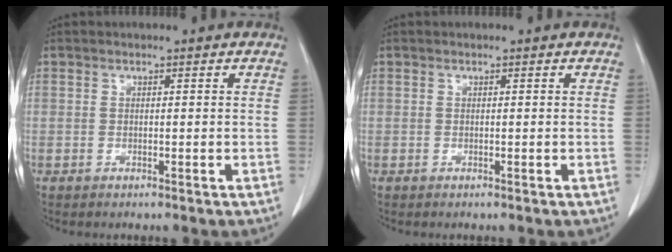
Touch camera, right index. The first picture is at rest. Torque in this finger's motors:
{"motor_torque": [0.00, 0.00, 0.00, 0.00]}